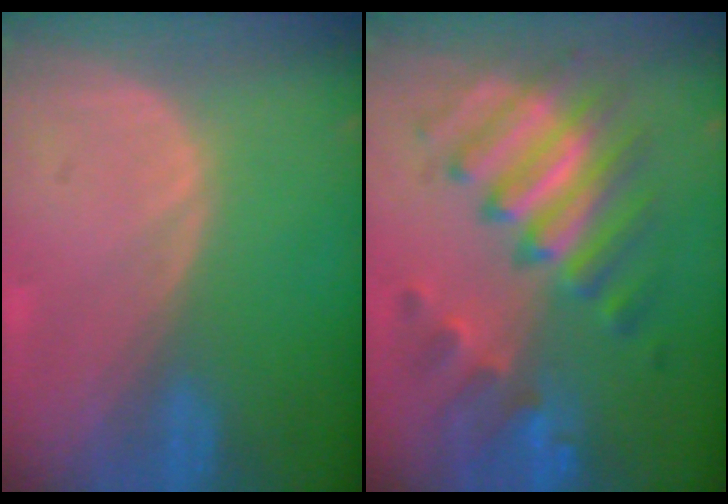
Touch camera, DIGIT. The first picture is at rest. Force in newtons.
{"total": 9.9, "press": 9.9, "slide": 0.7}